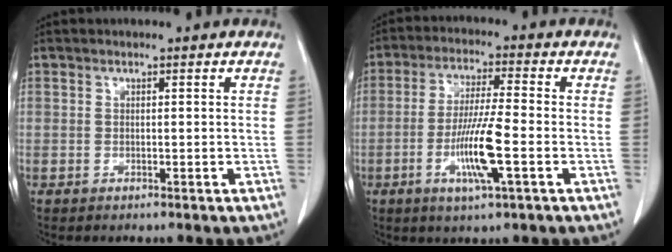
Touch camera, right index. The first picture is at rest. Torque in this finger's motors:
{"motor_torque": [1.29, -0.43, 0.48, 0.20]}